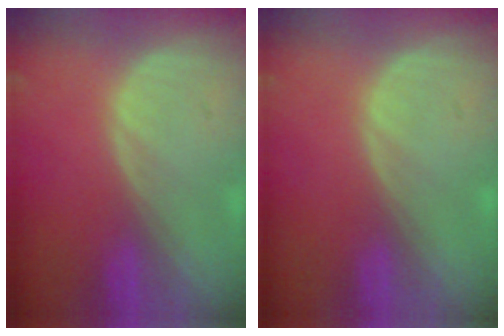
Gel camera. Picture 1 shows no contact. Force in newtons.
{"total": 0.0}